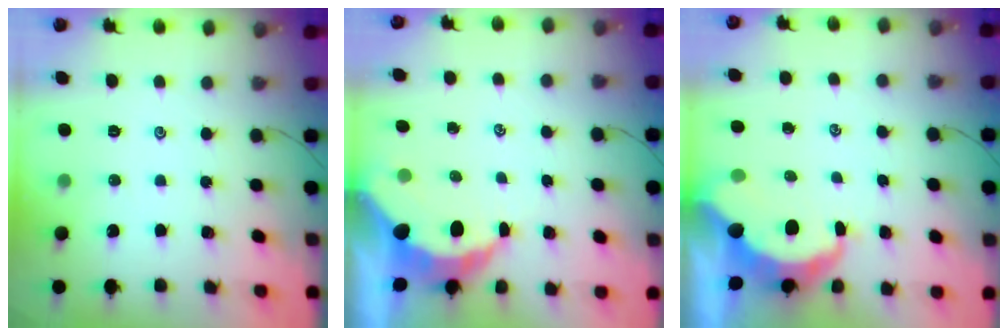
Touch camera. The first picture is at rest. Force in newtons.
{"total": 7.9, "press": 7.8, "slide": 1.1}
{"total": 8.3, "press": 8.2, "slide": 1.3}